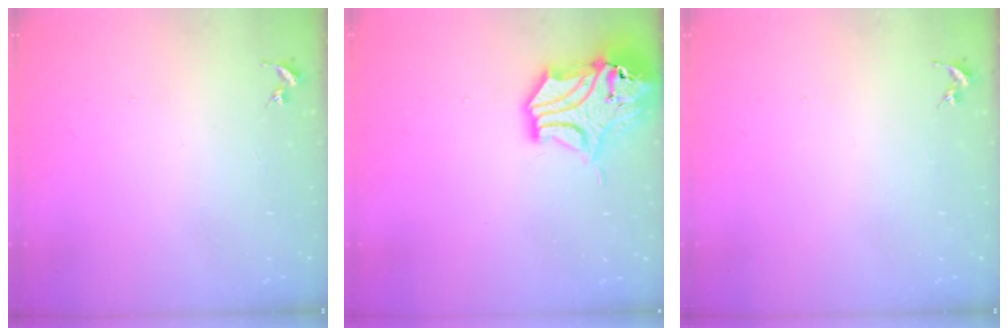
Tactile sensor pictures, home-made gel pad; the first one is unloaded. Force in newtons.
{"total": 15.4, "press": 15.3, "slide": 2.2}
{"total": 0.0}